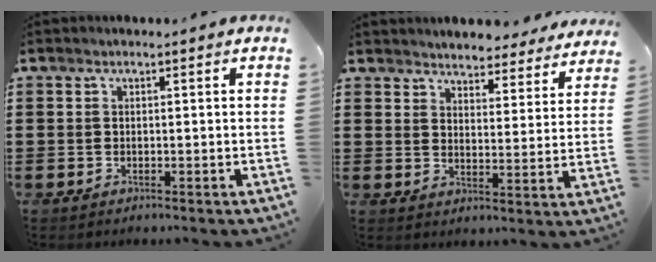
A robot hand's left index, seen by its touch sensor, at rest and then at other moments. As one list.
[{"total": 4.1, "force": [4.1, 0.0, -0.3], "torque": [-0.009, -0.032, 0.069]}]